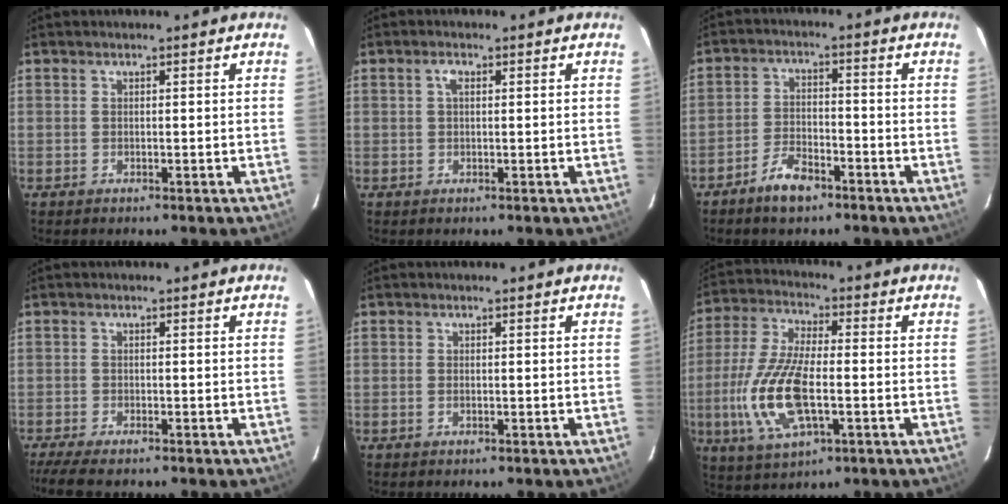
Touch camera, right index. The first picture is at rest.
{"total": 1.5, "force": [0.4, 0.7, 1.2], "torque": [-0.025, 0.006, 0.005]}
{"total": 6.3, "force": [-4.7, 2.6, 3.4], "torque": [-0.083, 0.004, -0.085]}
{"total": 6.4, "force": [-5.1, 1.4, 3.7], "torque": [-0.089, -0.028, -0.093]}
{"total": 0.7, "force": [-0.1, 0.3, 0.6], "torque": [-0.014, 0.000, -0.003]}
{"total": 15.4, "force": [-3.4, 6.0, 13.8], "torque": [-0.301, -0.006, -0.066]}